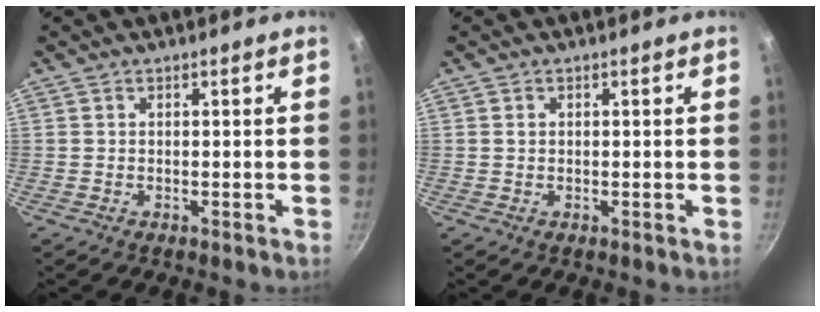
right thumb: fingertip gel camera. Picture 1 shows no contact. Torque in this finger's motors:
{"motor_torque": [-0.47, -0.47, 0.33, -0.30, -0.02]}